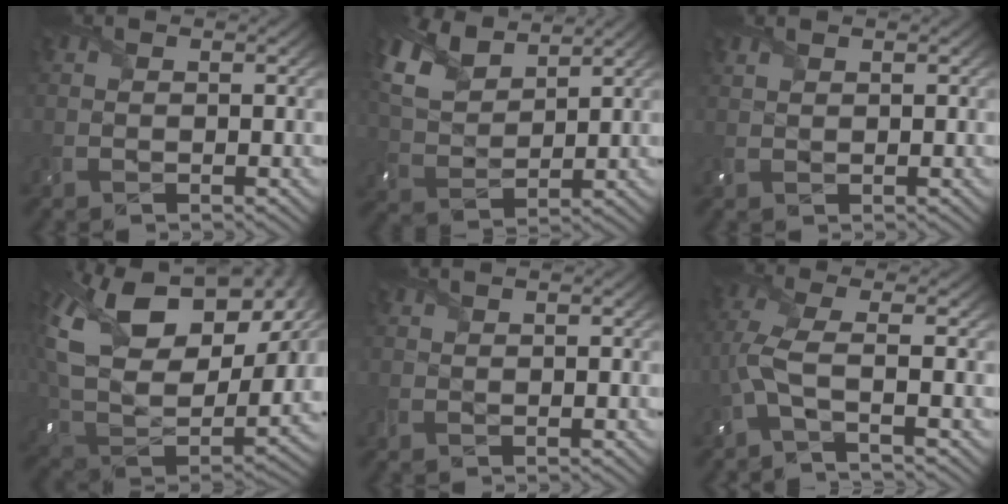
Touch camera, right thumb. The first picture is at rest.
{"total": 8.7, "force": [5.8, 4.1, 5.0], "torque": [-0.145, 0.014, 0.123]}
{"total": 1.0, "force": [0.6, 0.5, 0.6], "torque": [-0.021, 0.003, 0.013]}
{"total": 20.0, "force": [9.7, 11.9, 12.9], "torque": [-0.257, 0.028, 0.180]}
{"total": 0.0}
{"total": 5.1, "force": [-1.5, 1.2, 4.7], "torque": [-0.114, 0.005, -0.049]}